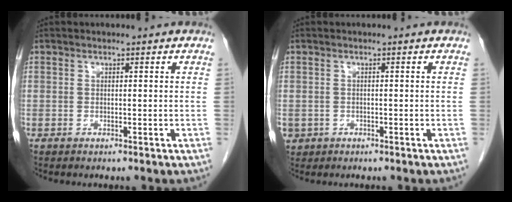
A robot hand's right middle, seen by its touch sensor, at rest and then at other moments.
{"total": 1.8, "force": [-0.7, 1.6, 0.4], "torque": [-0.006, 0.001, -0.006]}